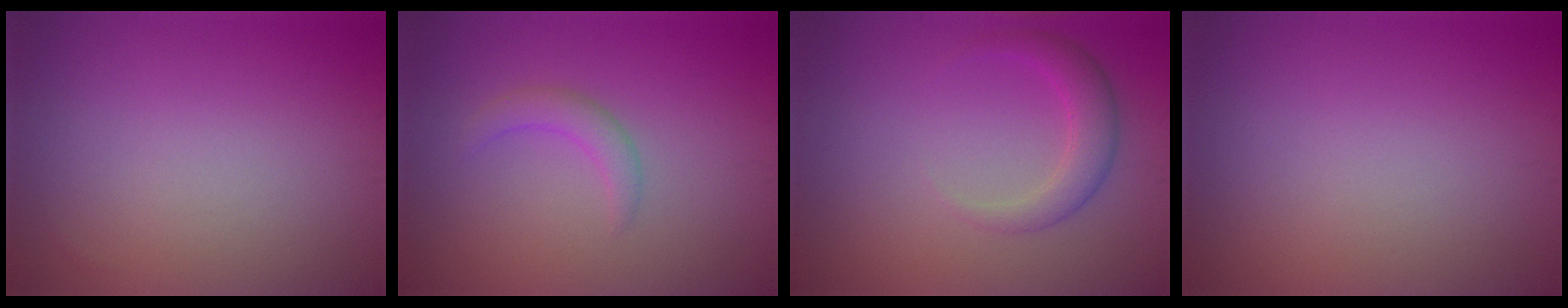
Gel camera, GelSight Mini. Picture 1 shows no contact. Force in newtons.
{"total": 1.9, "press": 1.8, "slide": 0.3}
{"total": 2.7, "press": 2.6, "slide": 0.4}
{"total": 0.0}